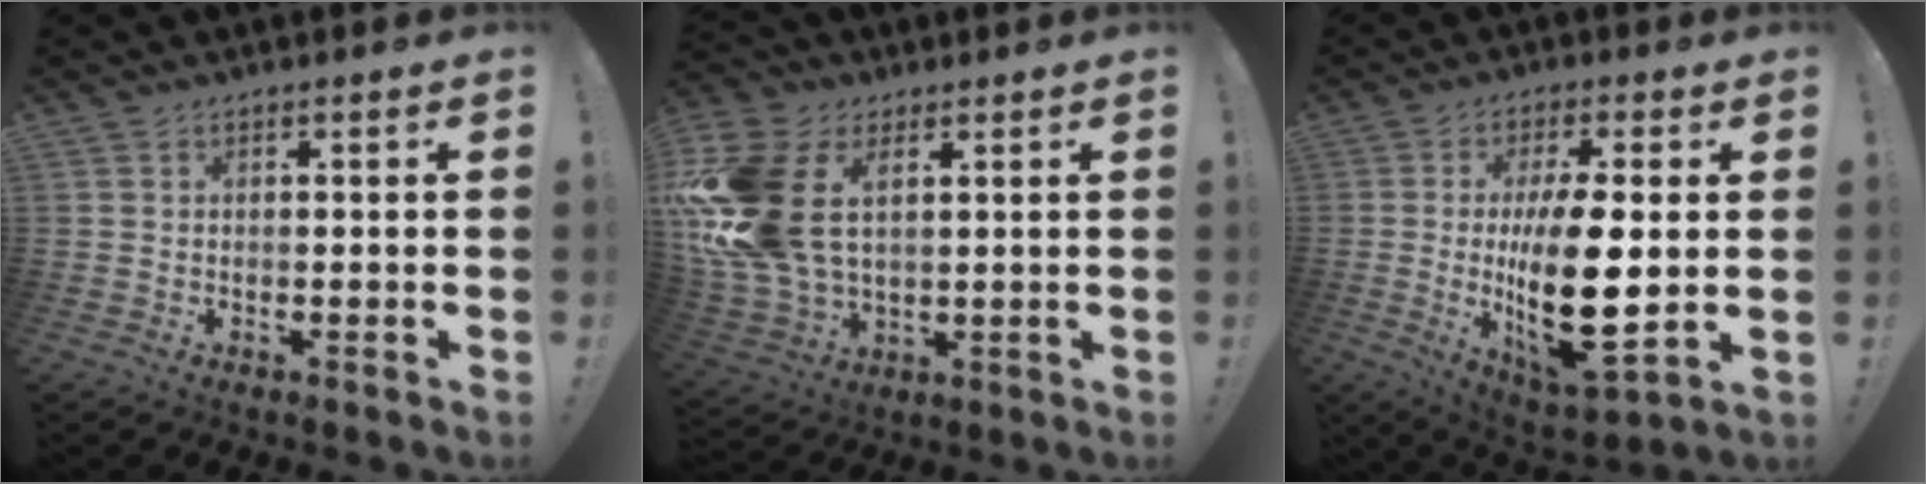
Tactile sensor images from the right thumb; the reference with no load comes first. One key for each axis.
{"total": 21.8, "fx": 4.8, "fy": 14.7, "fz": 15.4, "tx": -0.306, "ty": -0.013, "tz": 0.091}
{"total": 19.4, "fx": -0.6, "fy": 7.1, "fz": 18.0, "tx": -0.323, "ty": -0.023, "tz": -0.007}